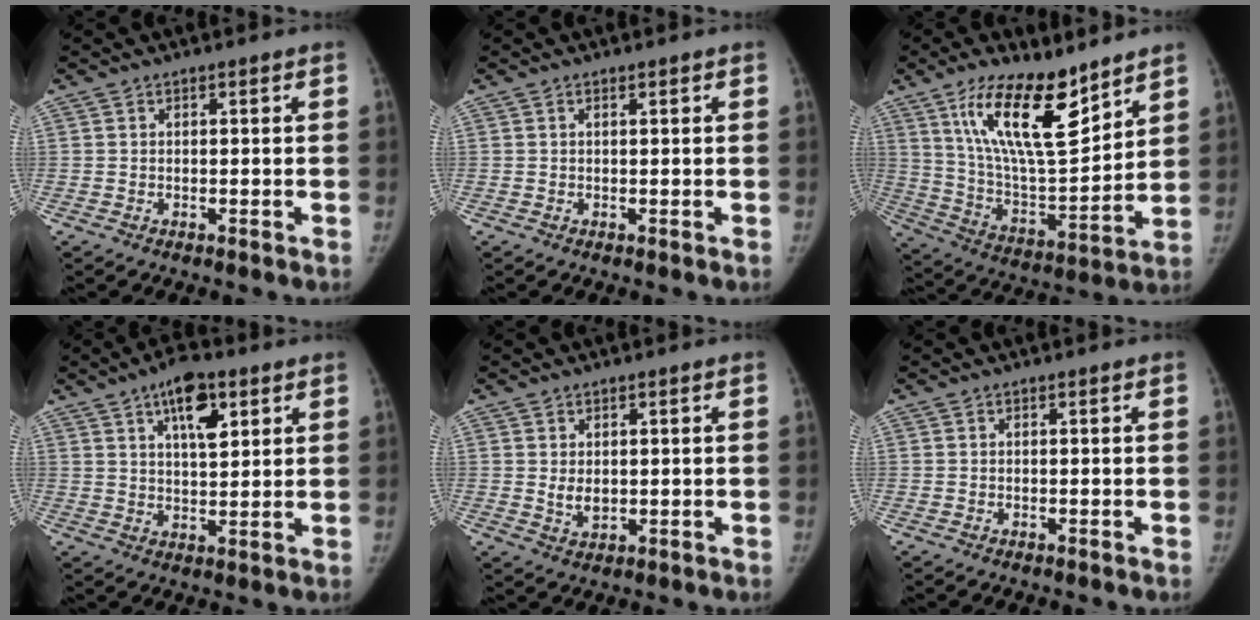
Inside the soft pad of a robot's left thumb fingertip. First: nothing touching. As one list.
[{"total": 0.6, "force": [0.4, 0.2, 0.5], "torque": [-0.008, 0.000, 0.006]}, {"total": 19.4, "force": [11.9, 6.6, 13.8], "torque": [-0.209, -0.070, 0.225]}, {"total": 9.2, "force": [4.6, 4.0, 6.9], "torque": [-0.091, -0.022, 0.073]}, {"total": 3.2, "force": [0.5, 2.2, 2.3], "torque": [-0.031, -0.010, 0.017]}, {"total": 0.0}]